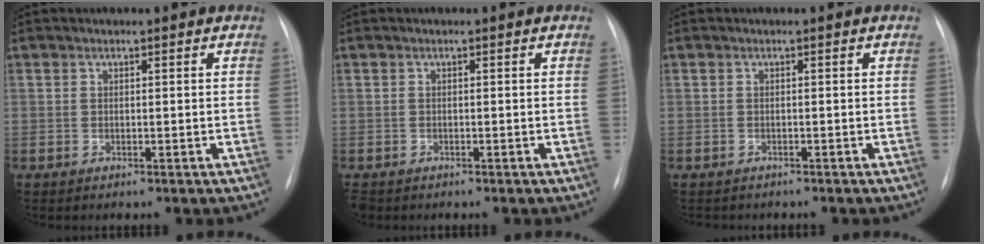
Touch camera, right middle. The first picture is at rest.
{"total": 2.4, "force": [-1.8, 1.3, 0.8], "torque": [-0.018, -0.003, -0.027]}
{"total": 2.2, "force": [-1.9, 0.9, 0.4], "torque": [-0.009, -0.002, -0.023]}